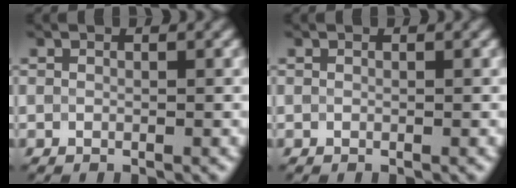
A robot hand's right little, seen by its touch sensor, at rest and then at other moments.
{"total": 0.0}